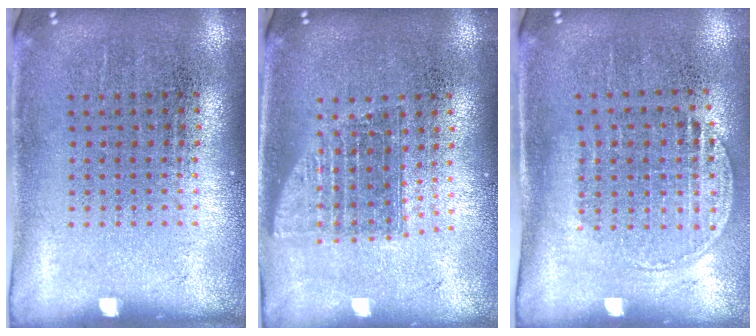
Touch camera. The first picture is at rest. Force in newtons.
{"total": 1.4, "press": 1.2, "slide": 0.8}
{"total": 1.5, "press": 1.3, "slide": 0.8}